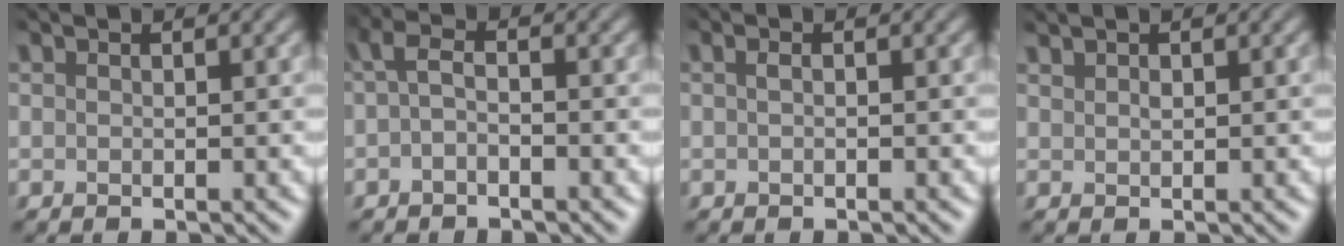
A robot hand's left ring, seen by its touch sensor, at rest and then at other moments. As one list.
[{"total": 1.9, "force": [-0.5, 0.7, 1.7], "torque": [-0.035, 0.000, -0.014]}, {"total": 0.6, "force": [0.0, 0.1, 0.6], "torque": [-0.013, 0.000, 0.000]}, {"total": 0.7, "force": [0.6, 0.2, 0.3], "torque": [-0.007, 0.001, 0.015]}]